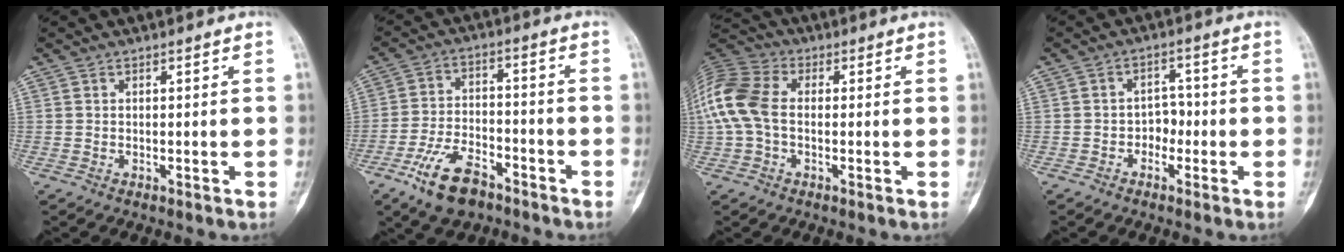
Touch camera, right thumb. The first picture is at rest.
{"total": 11.1, "force": [-7.1, 5.6, 6.6], "torque": [-0.114, 0.036, -0.130]}
{"total": 12.7, "force": [-0.1, 8.5, 9.4], "torque": [-0.214, 0.027, -0.012]}
{"total": 4.0, "force": [-1.4, 3.3, 1.8], "torque": [0.005, 0.021, -0.031]}